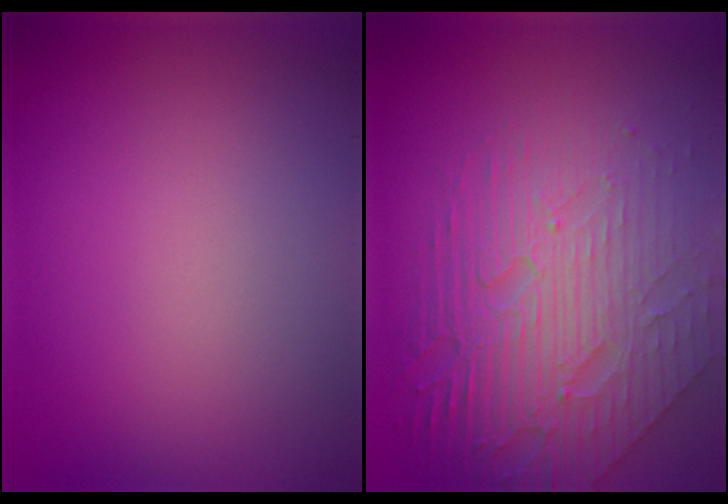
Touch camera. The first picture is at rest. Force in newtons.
{"total": 7.9, "press": 5.7, "slide": 5.5}